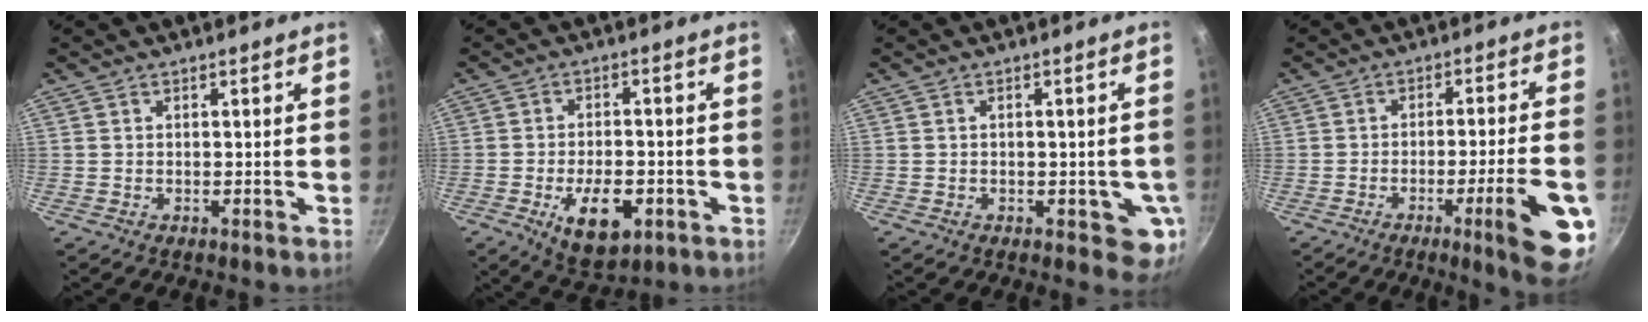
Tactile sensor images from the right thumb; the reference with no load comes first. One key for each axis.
{"total": 10.7, "fx": -3.7, "fy": 5.8, "fz": 8.3, "tx": -0.110, "ty": 0.007, "tz": -0.048}
{"total": 6.3, "fx": -1.3, "fy": 3.1, "fz": 5.3, "tx": -0.041, "ty": -0.003, "tz": -0.015}
{"total": 14.0, "fx": -5.3, "fy": 1.8, "fz": 12.8, "tx": -0.160, "ty": 0.021, "tz": -0.071}